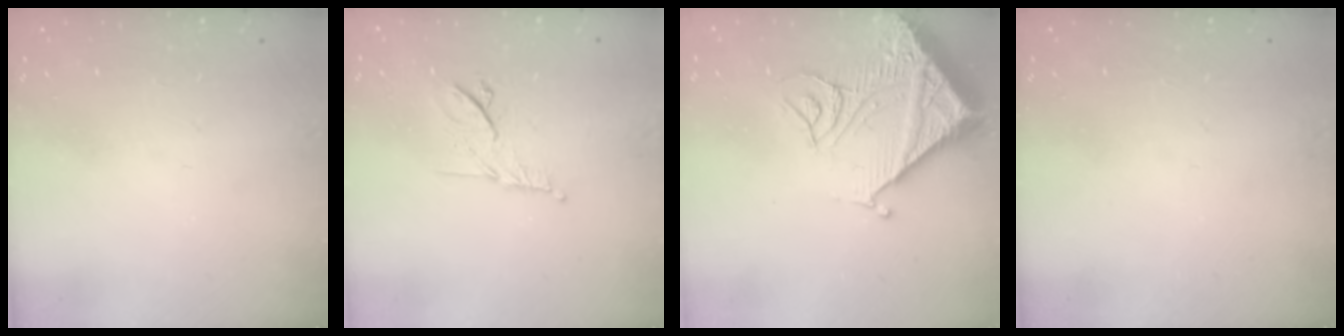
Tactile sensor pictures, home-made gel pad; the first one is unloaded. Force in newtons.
{"total": 9.7, "press": 9.7, "slide": 0.6}
{"total": 14.7, "press": 14.6, "slide": 1.7}
{"total": 0.0}